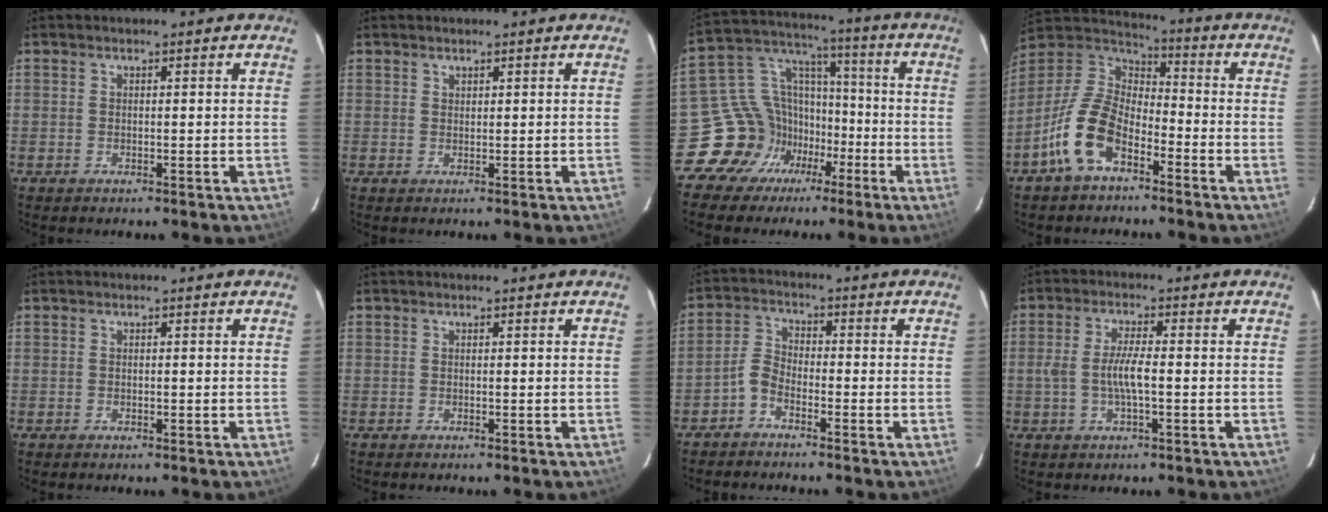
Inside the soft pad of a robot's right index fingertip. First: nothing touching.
{"total": 0.7, "force": [0.6, 0.3, 0.1], "torque": [0.000, 0.001, 0.011]}
{"total": 13.0, "force": [-7.0, 10.9, 1.4], "torque": [-0.033, 0.066, -0.119]}
{"total": 13.6, "force": [-7.4, 7.1, 8.9], "torque": [-0.191, 0.010, -0.149]}
{"total": 0.0}
{"total": 0.0}
{"total": 3.5, "force": [-2.6, 1.7, 1.6], "torque": [-0.043, 0.014, -0.059]}
{"total": 5.2, "force": [-0.9, 1.0, 5.1], "torque": [-0.100, 0.003, -0.016]}